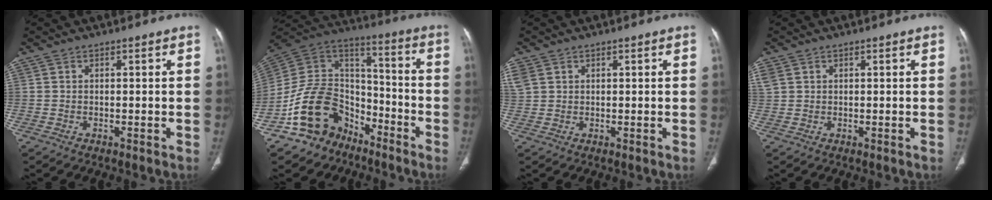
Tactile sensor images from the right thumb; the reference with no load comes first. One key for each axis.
{"total": 17.5, "fx": -10.2, "fy": 12.3, "fz": 7.2, "tx": -0.090, "ty": 0.098, "tz": -0.186}
{"total": 4.5, "fx": 1.9, "fy": 3.7, "fz": 1.9, "tx": -0.059, "ty": 0.014, "tz": 0.050}
{"total": 2.7, "fx": 1.1, "fy": 2.2, "fz": 1.1, "tx": -0.034, "ty": 0.012, "tz": 0.031}